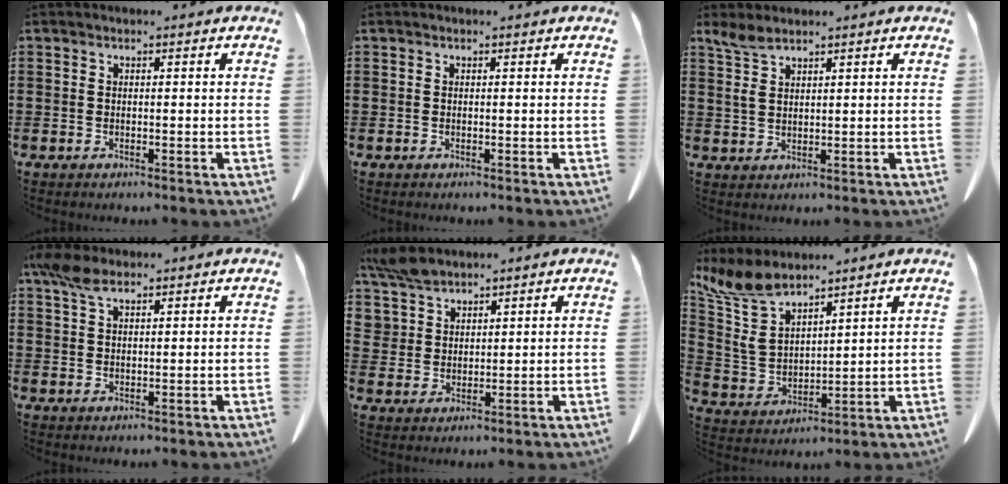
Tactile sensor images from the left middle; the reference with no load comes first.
{"total": 0.0}
{"total": 3.9, "force": [2.4, 1.5, 2.6], "torque": [-0.069, -0.001, 0.042]}
{"total": 4.6, "force": [3.0, 1.8, 3.0], "torque": [-0.067, 0.003, 0.056]}
{"total": 4.6, "force": [3.9, 2.3, 0.8], "torque": [-0.036, -0.005, 0.075]}
{"total": 9.6, "force": [7.0, 4.1, 5.3], "torque": [-0.140, -0.028, 0.128]}